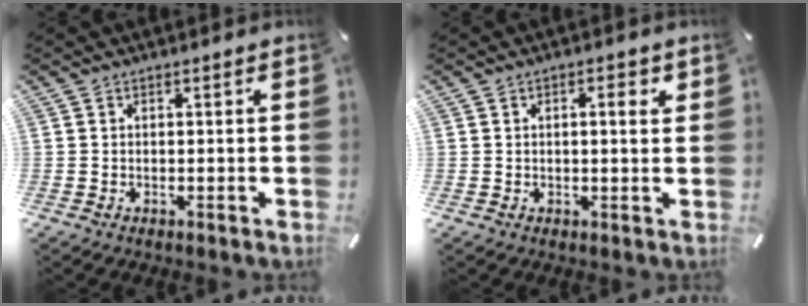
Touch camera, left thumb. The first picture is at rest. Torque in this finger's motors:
{"motor_torque": [-0.11, -0.05, 0.02, 0.08, -0.03]}